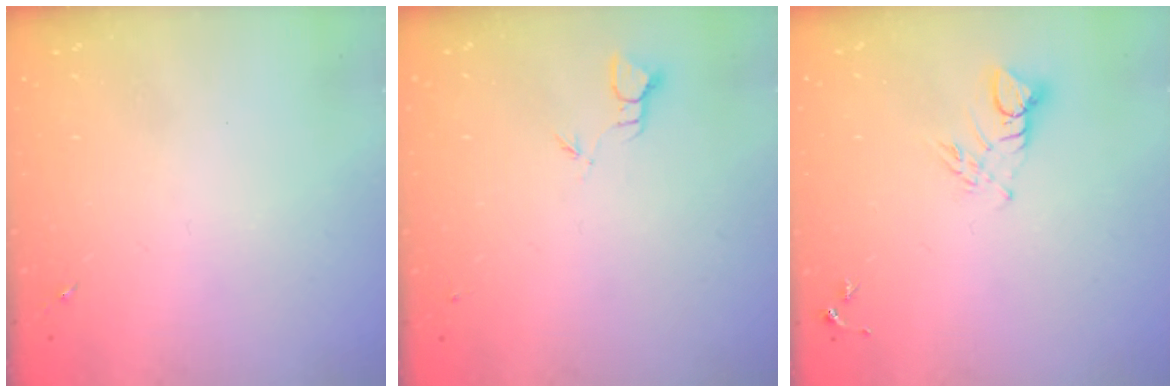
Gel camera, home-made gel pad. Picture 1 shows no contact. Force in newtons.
{"total": 2.0, "press": 2.0, "slide": 0.1}
{"total": 5.3, "press": 5.2, "slide": 0.4}